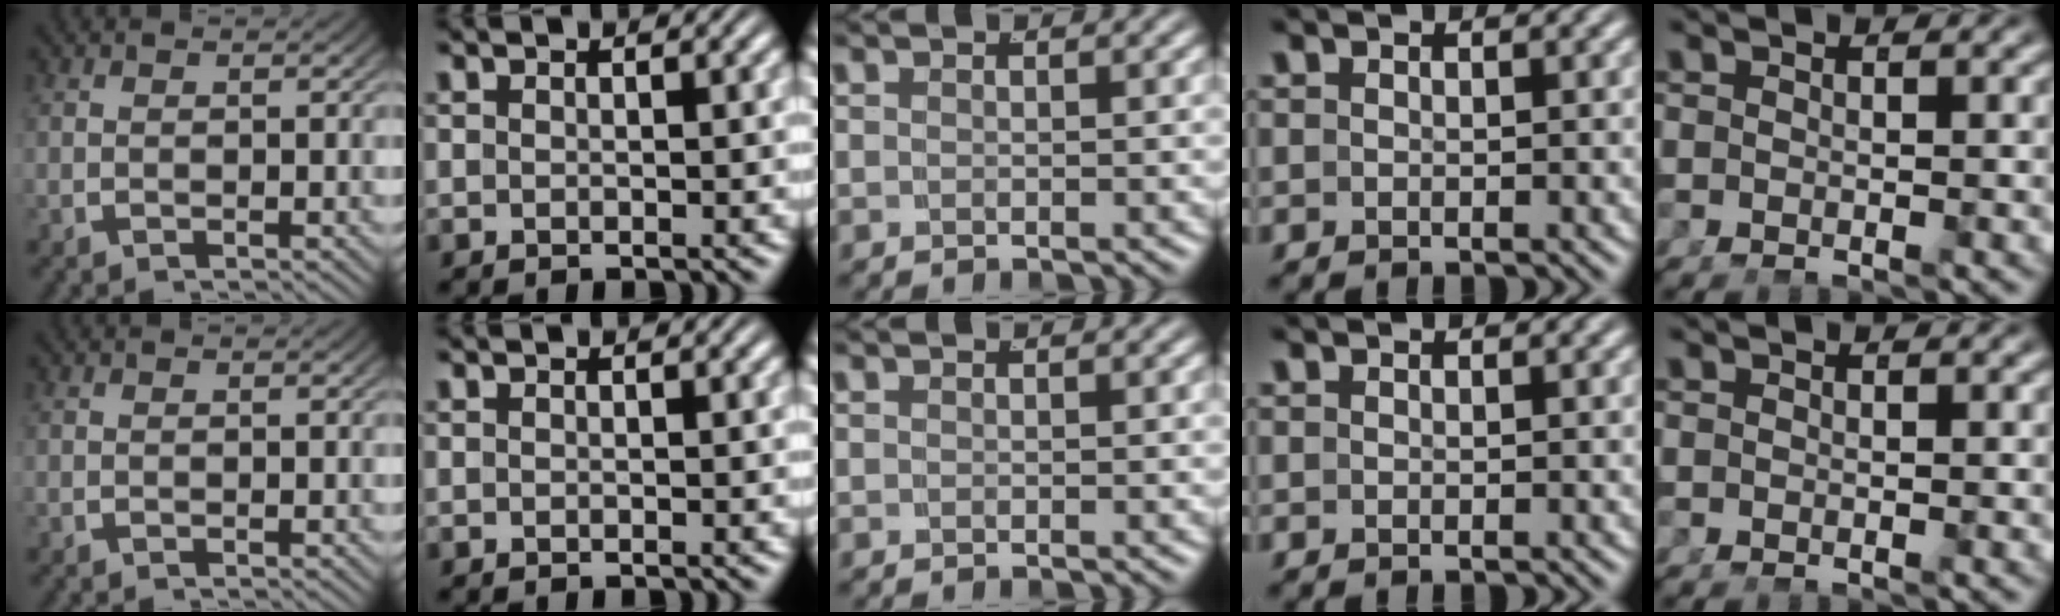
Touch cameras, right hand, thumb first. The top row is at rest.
{}